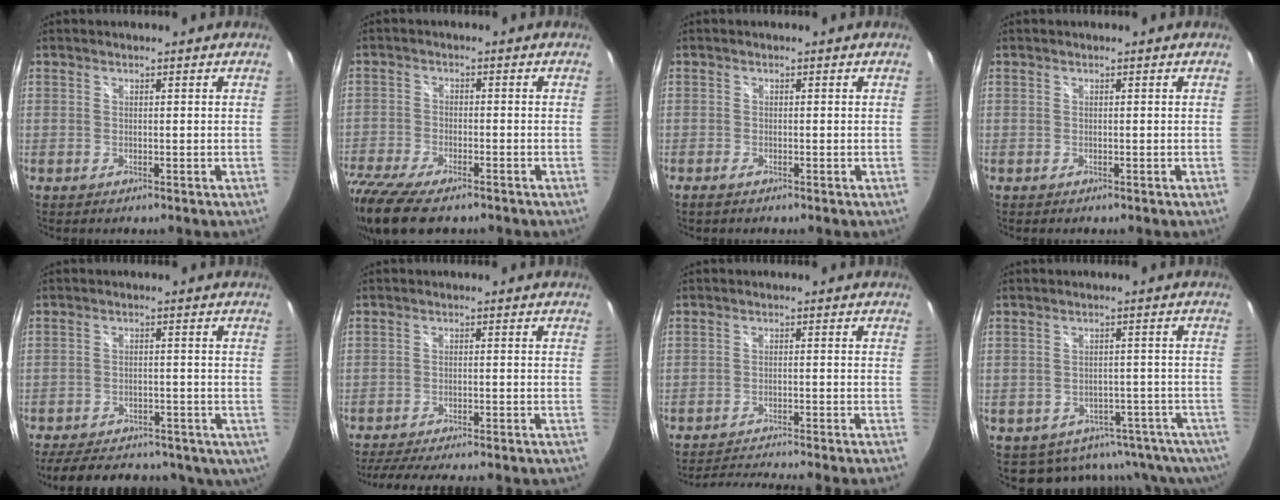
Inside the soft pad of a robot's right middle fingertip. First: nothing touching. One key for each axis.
{"total": 16.3, "fx": -12.3, "fy": 5.4, "fz": 9.2, "tx": -0.220, "ty": -0.062, "tz": -0.214}
{"total": 1.1, "fx": -0.8, "fy": 0.2, "fz": 0.6, "tx": -0.013, "ty": -0.003, "tz": -0.017}
{"total": 0.0}
{"total": 26.1, "fx": -22.2, "fy": 9.5, "fz": 9.8, "tx": -0.196, "ty": 0.018, "tz": -0.269}
{"total": 23.6, "fx": -21.5, "fy": 2.3, "fz": 9.5, "tx": -0.170, "ty": -0.024, "tz": -0.285}
{"total": 21.5, "fx": -20.0, "fy": -0.5, "fz": 7.9, "tx": -0.131, "ty": -0.025, "tz": -0.270}
{"total": 18.0, "fx": -16.2, "fy": 6.6, "fz": 4.5, "tx": -0.042, "ty": 0.024, "tz": -0.191}